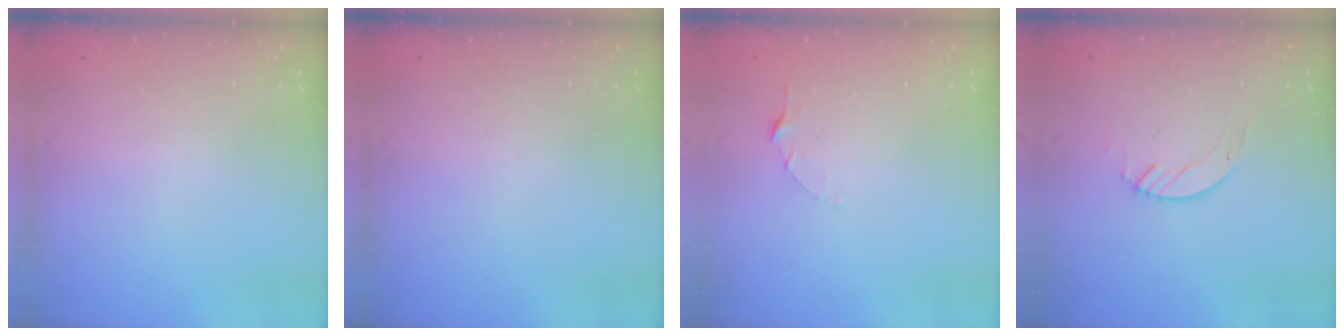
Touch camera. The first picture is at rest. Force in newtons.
{"total": 0.0}
{"total": 2.5, "press": 2.5, "slide": 0.3}
{"total": 2.7, "press": 2.7, "slide": 0.2}